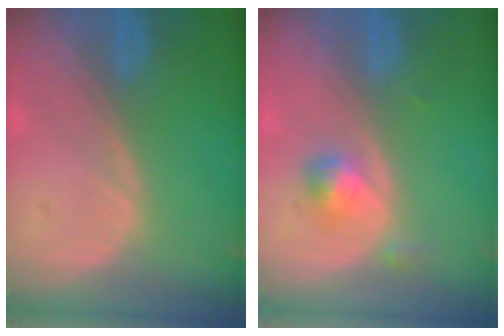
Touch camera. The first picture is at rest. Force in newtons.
{"total": 2.8, "press": 2.7, "slide": 0.2}